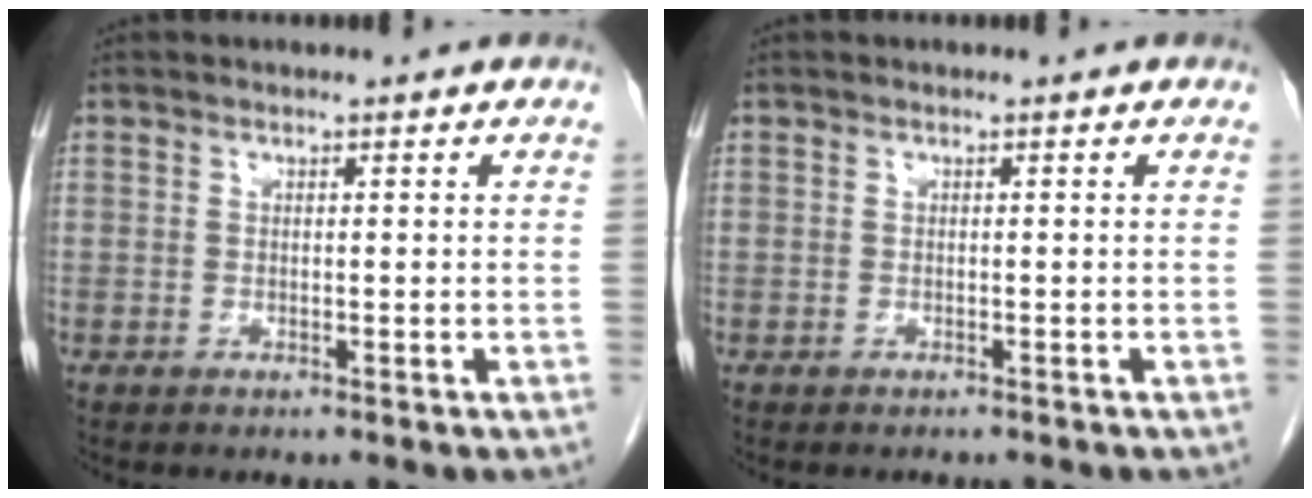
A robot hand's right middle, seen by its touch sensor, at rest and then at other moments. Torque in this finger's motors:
{"motor_torque": [0.01, -0.01, -0.01, 0.00]}